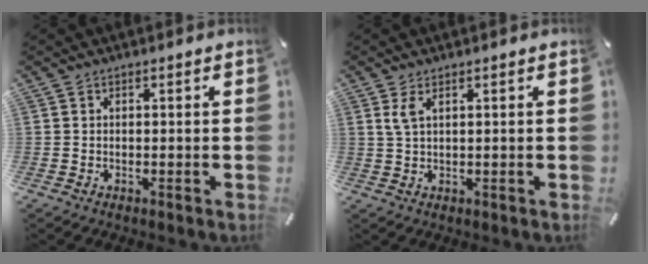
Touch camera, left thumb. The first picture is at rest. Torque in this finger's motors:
{"motor_torque": [0.55, 0.51, 0.04, -0.05, 0.16]}